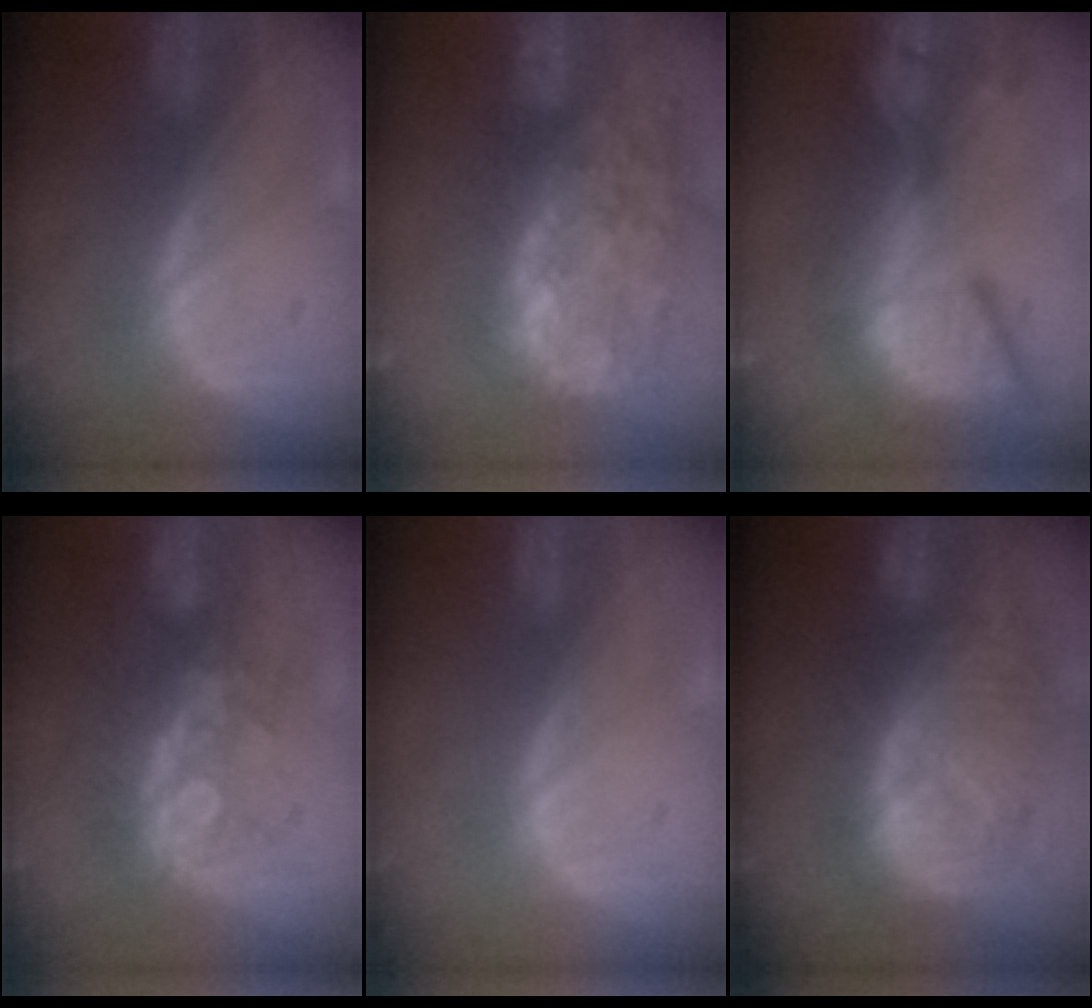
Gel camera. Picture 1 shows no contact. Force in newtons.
{"total": 14.6, "press": 11.8, "slide": 8.7}
{"total": 13.6, "press": 11.2, "slide": 7.8}
{"total": 7.7, "press": 7.1, "slide": 3.1}
{"total": 0.0}
{"total": 12.4, "press": 10.8, "slide": 6.2}